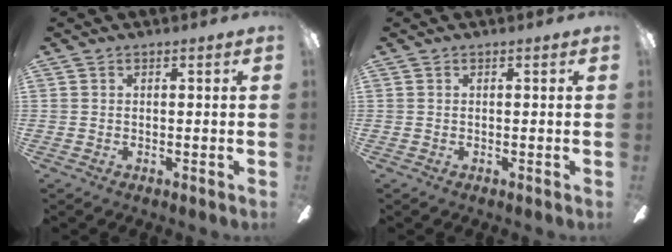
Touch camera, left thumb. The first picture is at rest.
{"total": 0.0}